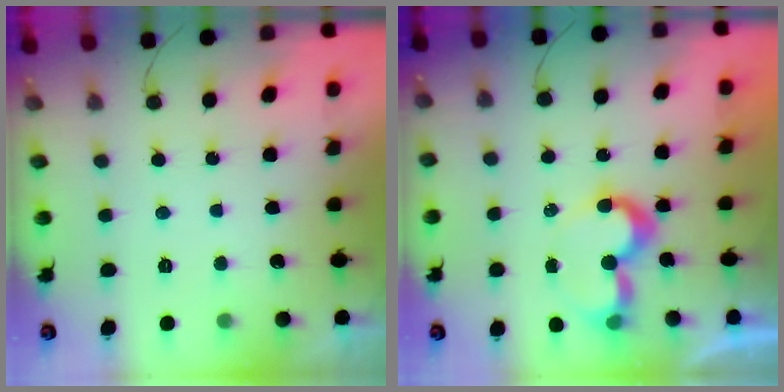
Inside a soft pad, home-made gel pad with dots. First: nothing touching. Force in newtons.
{"total": 9.4, "press": 9.3, "slide": 1.2}